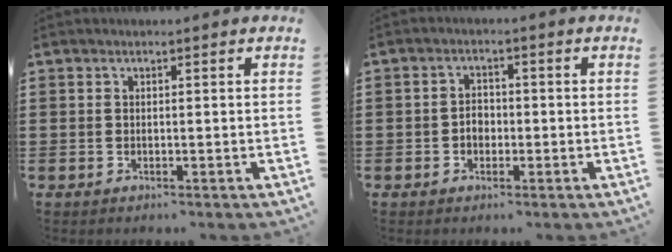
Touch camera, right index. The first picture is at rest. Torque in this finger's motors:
{"motor_torque": [1.20, 0.79, 0.12, 0.06]}